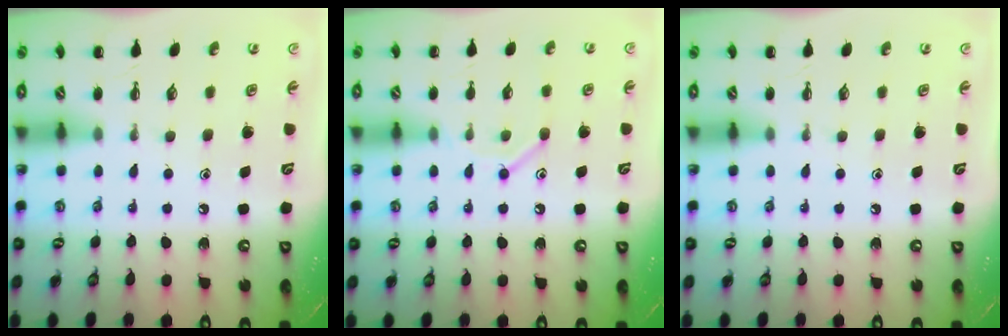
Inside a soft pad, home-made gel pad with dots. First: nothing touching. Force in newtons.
{"total": 8.1, "press": 7.9, "slide": 1.4}
{"total": 0.0}